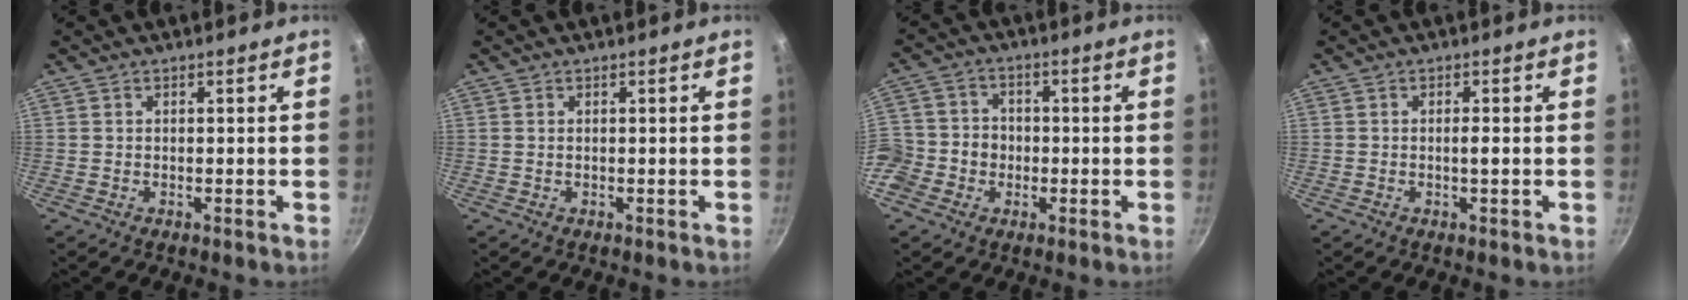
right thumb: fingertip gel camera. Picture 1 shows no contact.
{"total": 0.0}
{"total": 11.4, "force": [-3.0, 10.1, 4.3], "torque": [-0.074, 0.037, -0.067]}
{"total": 1.4, "force": [-0.2, 0.1, 1.4], "torque": [-0.031, 0.002, -0.006]}